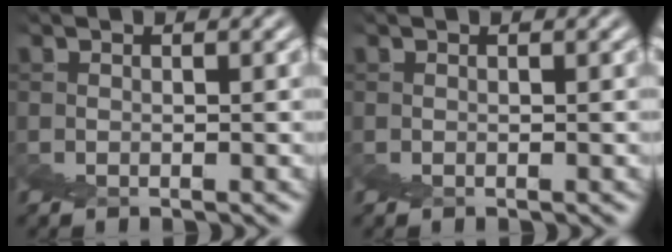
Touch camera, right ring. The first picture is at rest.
{"total": 0.0}